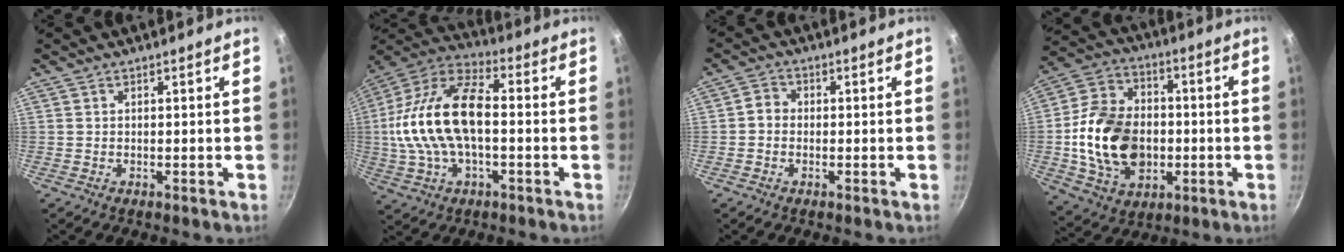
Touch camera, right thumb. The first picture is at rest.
{"total": 19.8, "force": [-0.8, 10.2, 16.9], "torque": [-0.319, 0.039, -0.025]}
{"total": 2.6, "force": [-0.5, 2.3, 1.2], "torque": [-0.015, 0.011, -0.017]}
{"total": 19.6, "force": [-2.0, 14.2, 13.4], "torque": [-0.217, 0.023, -0.031]}